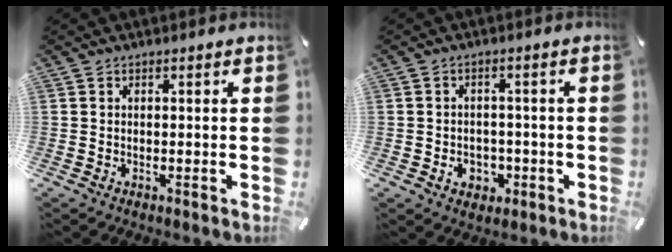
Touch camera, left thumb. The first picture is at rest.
{"total": 4.5, "force": [-1.3, 3.9, 1.7], "torque": [-0.015, 0.002, -0.024]}